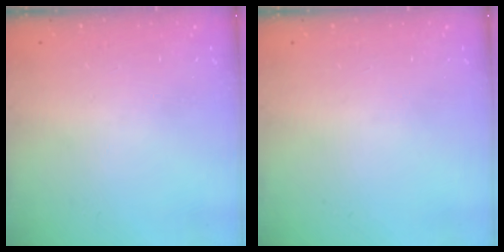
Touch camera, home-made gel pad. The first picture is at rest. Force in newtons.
{"total": 0.0}